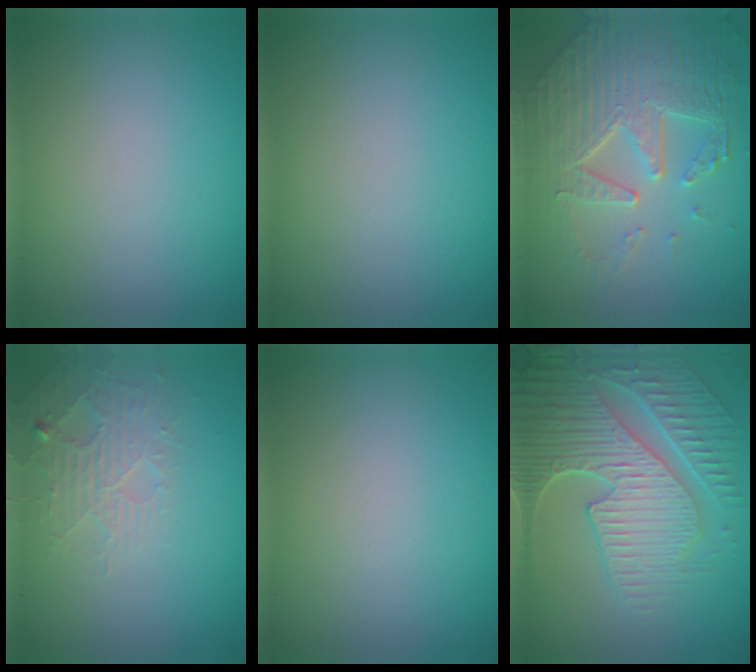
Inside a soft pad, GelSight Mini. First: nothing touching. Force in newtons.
{"total": 0.0}
{"total": 8.2, "press": 5.7, "slide": 5.9}
{"total": 3.1, "press": 3.0, "slide": 0.6}
{"total": 0.0}
{"total": 8.2, "press": 6.1, "slide": 5.4}